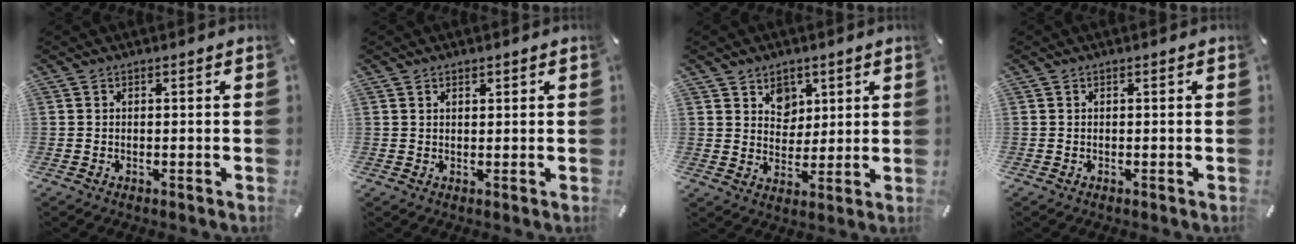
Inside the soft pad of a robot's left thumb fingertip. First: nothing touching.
{"total": 1.0, "force": [0.7, 0.6, 0.3], "torque": [-0.006, 0.002, 0.013]}
{"total": 6.3, "force": [3.4, 5.3, 0.5], "torque": [-0.003, -0.016, 0.059]}
{"total": 0.0}